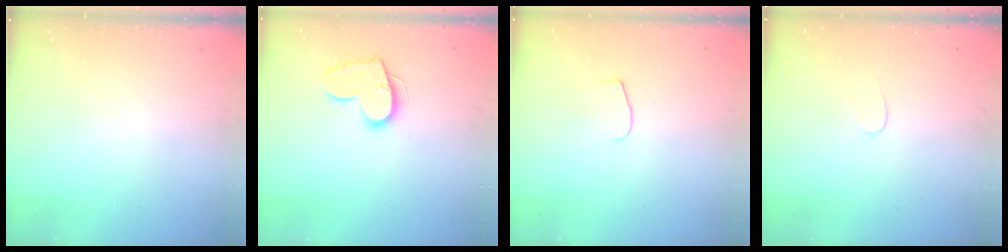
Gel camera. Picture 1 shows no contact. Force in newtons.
{"total": 12.4, "press": 12.4, "slide": 0.7}
{"total": 4.8, "press": 4.8, "slide": 0.4}
{"total": 3.0, "press": 3.0, "slide": 0.2}